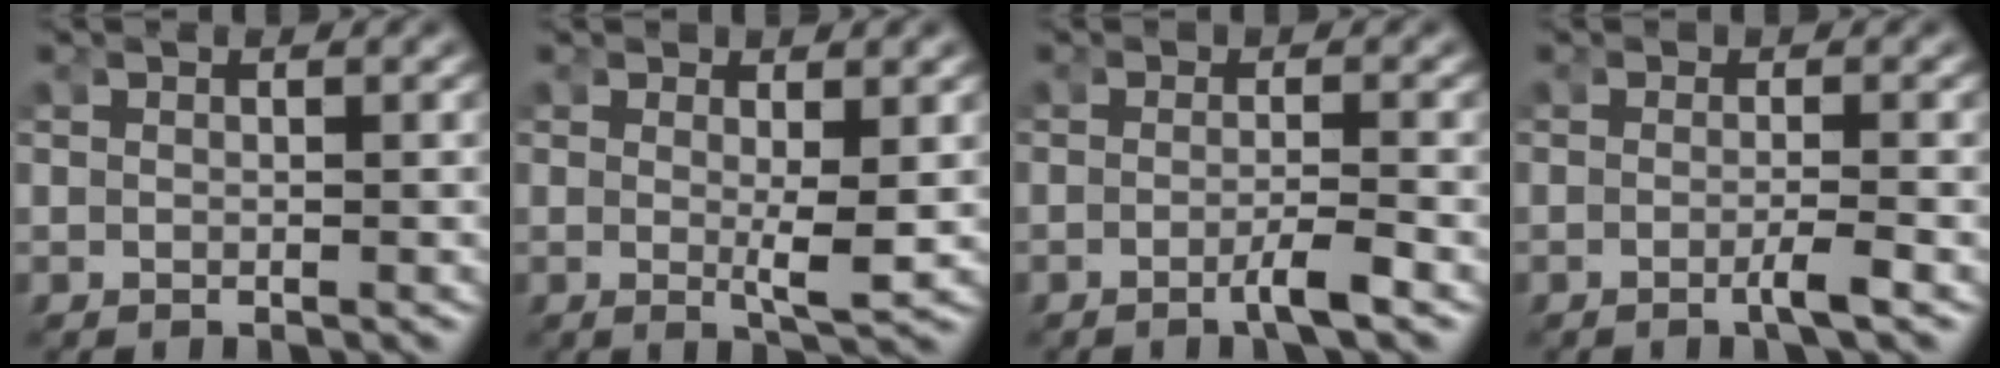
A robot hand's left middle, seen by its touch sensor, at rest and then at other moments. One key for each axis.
{"total": 2.3, "fx": 0.3, "fy": -0.2, "fz": 2.3, "tx": -0.043, "ty": -0.020, "tz": 0.012}
{"total": 2.1, "fx": -1.3, "fy": -0.1, "fz": 1.6, "tx": -0.029, "ty": -0.004, "tz": -0.025}
{"total": 1.7, "fx": -1.0, "fy": -0.2, "fz": 1.3, "tx": -0.025, "ty": -0.003, "tz": -0.018}